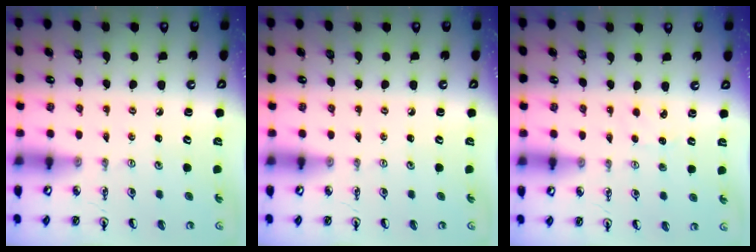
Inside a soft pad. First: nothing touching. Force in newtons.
{"total": 0.0}
{"total": 2.9, "press": 2.9, "slide": 0.4}